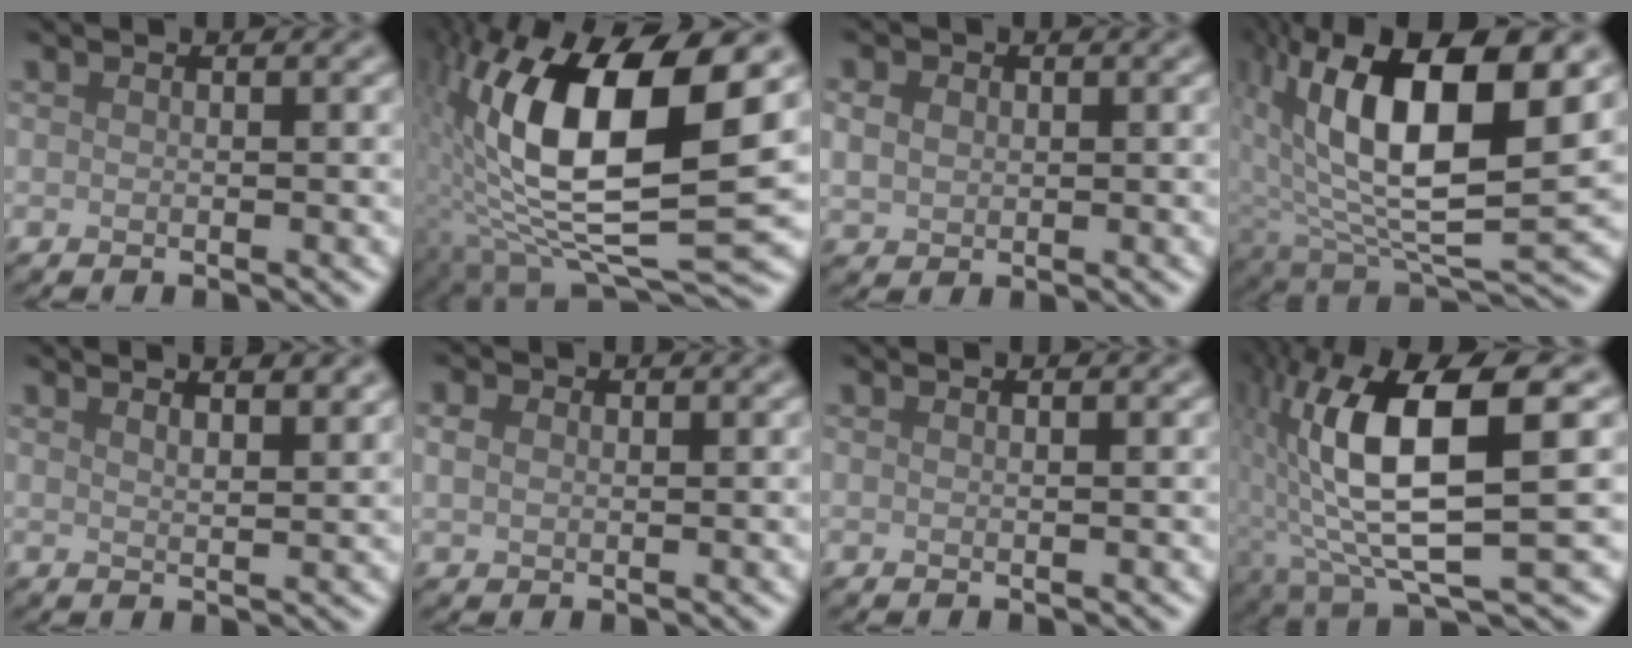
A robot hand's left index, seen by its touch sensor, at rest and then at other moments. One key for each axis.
{"total": 14.7, "fx": 2.1, "fy": 4.9, "fz": 13.7, "tx": -0.260, "ty": -0.002, "tz": 0.031}
{"total": 1.9, "fx": 0.5, "fy": 1.7, "fz": 0.9, "tx": -0.017, "ty": 0.000, "tz": 0.009}
{"total": 15.0, "fx": 3.8, "fy": 6.1, "fz": 13.2, "tx": -0.235, "ty": 0.004, "tz": 0.070}
{"total": 5.9, "fx": 4.1, "fy": 2.2, "fz": 3.6, "tx": -0.021, "ty": 0.031, "tz": 0.028}
{"total": 1.4, "fx": 0.5, "fy": 1.0, "fz": 0.8, "tx": -0.015, "ty": 0.004, "tz": 0.009}
{"total": 0.7, "fx": 0.5, "fy": 0.2, "fz": 0.5, "tx": -0.003, "ty": 0.001, "tz": 0.001}
{"total": 12.3, "fx": 1.8, "fy": 3.8, "fz": 11.5, "tx": -0.219, "ty": -0.006, "tz": 0.037}